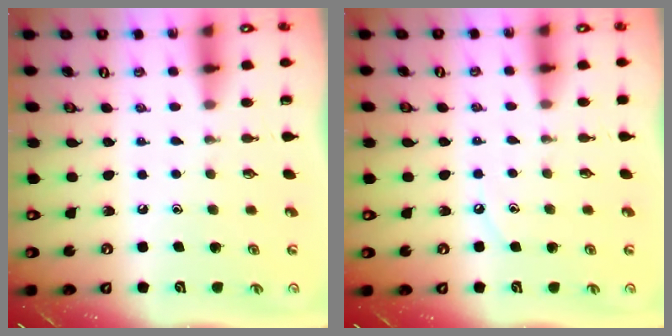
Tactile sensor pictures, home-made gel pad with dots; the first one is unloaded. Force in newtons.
{"total": 3.1, "press": 3.1, "slide": 0.5}